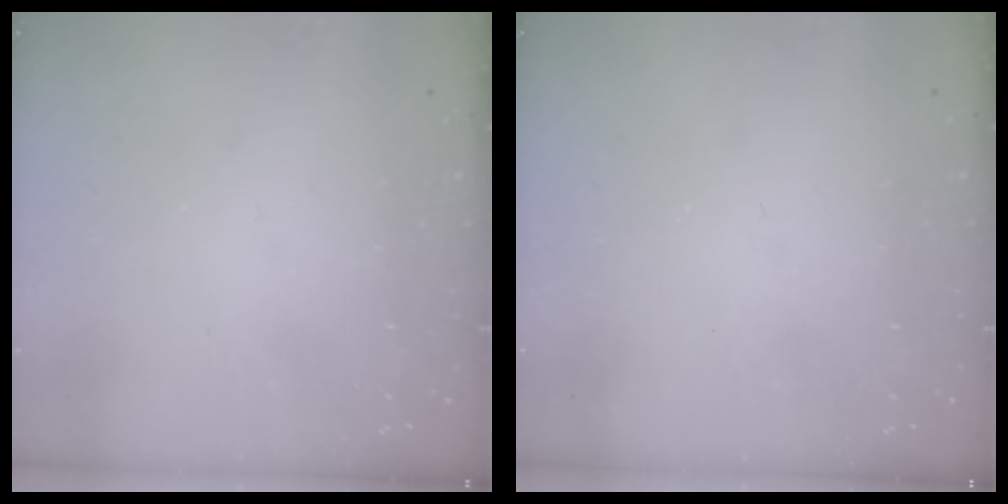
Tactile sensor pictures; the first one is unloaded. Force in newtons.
{"total": 0.0}